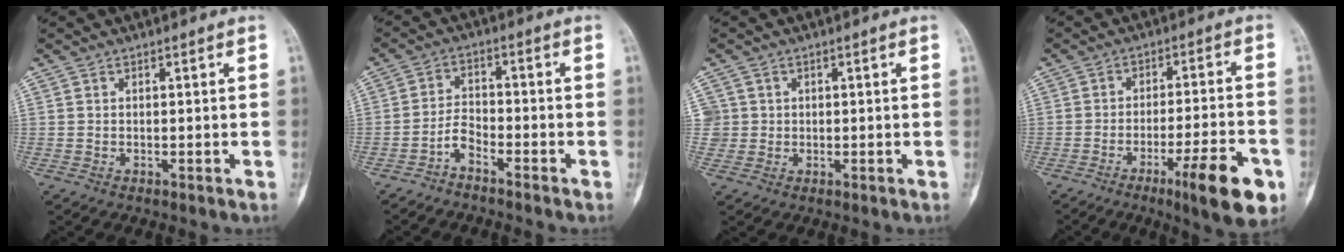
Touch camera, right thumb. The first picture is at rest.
{"total": 3.4, "force": [-2.8, 1.2, 1.7], "torque": [-0.031, 0.027, -0.056]}
{"total": 2.7, "force": [0.3, 2.7, 0.0], "torque": [0.021, 0.004, 0.006]}
{"total": 13.1, "force": [-6.2, 2.4, 11.2], "torque": [-0.162, 0.016, -0.088]}